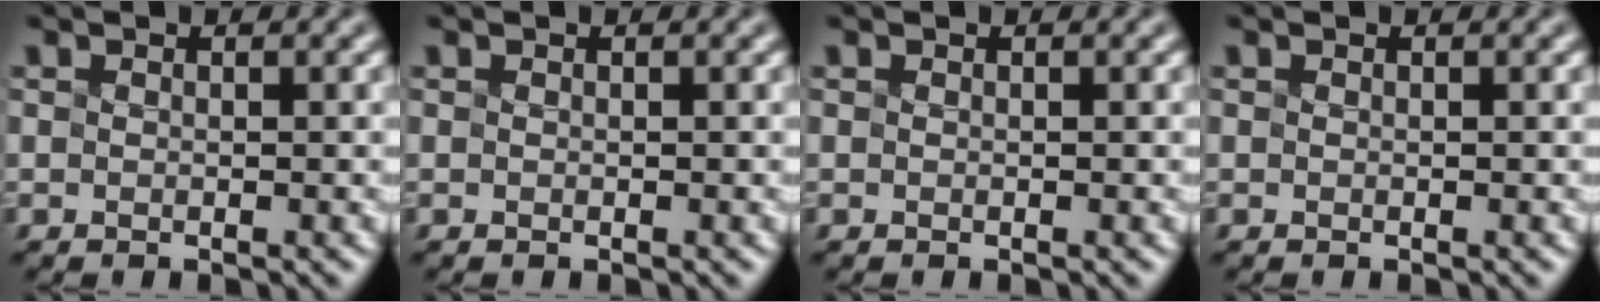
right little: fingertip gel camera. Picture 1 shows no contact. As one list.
[{"total": 0.0}, {"total": 0.0}, {"total": 0.0}]